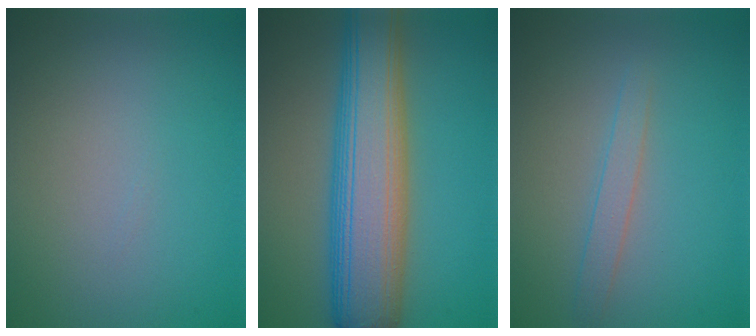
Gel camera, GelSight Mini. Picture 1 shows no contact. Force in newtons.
{"total": 11.1, "press": 11.1, "slide": 0.6}
{"total": 1.6, "press": 1.6, "slide": 0.1}